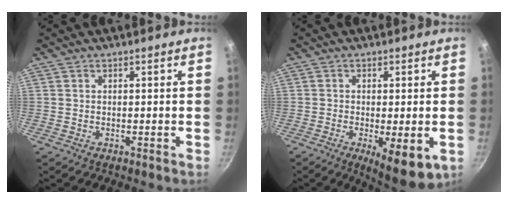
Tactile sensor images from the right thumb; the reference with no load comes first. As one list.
[{"total": 9.4, "force": [-3.0, 3.2, 8.3], "torque": [-0.119, -0.018, -0.040]}]